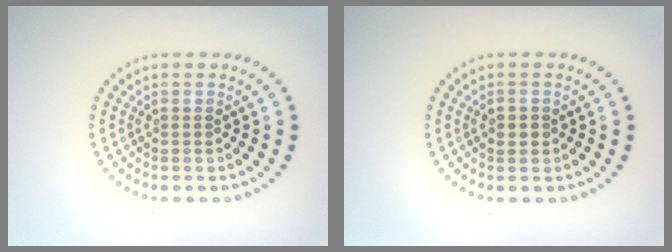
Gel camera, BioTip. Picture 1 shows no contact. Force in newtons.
{"total": 1.2, "press": 1.1, "slide": 0.2}